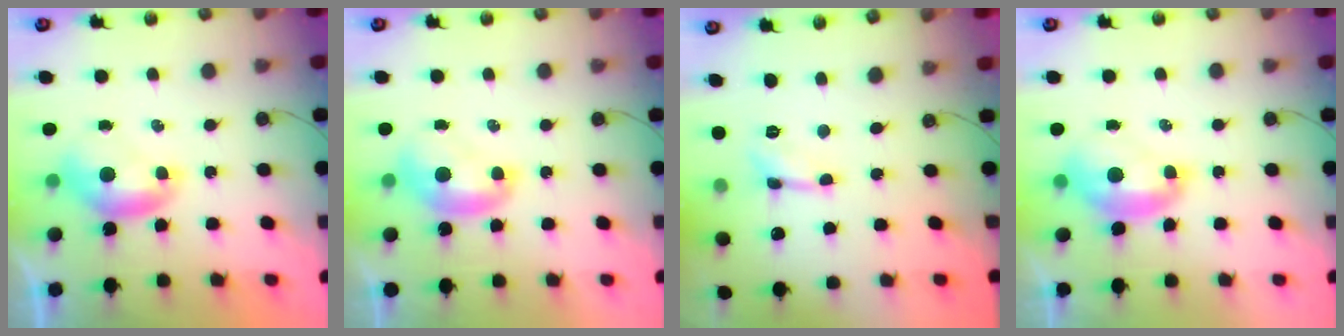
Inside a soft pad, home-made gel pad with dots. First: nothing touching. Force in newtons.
{"total": 1.4, "press": 1.4, "slide": 0.3}
{"total": 1.4, "press": 1.4, "slide": 0.2}
{"total": 2.1, "press": 2.0, "slide": 0.7}